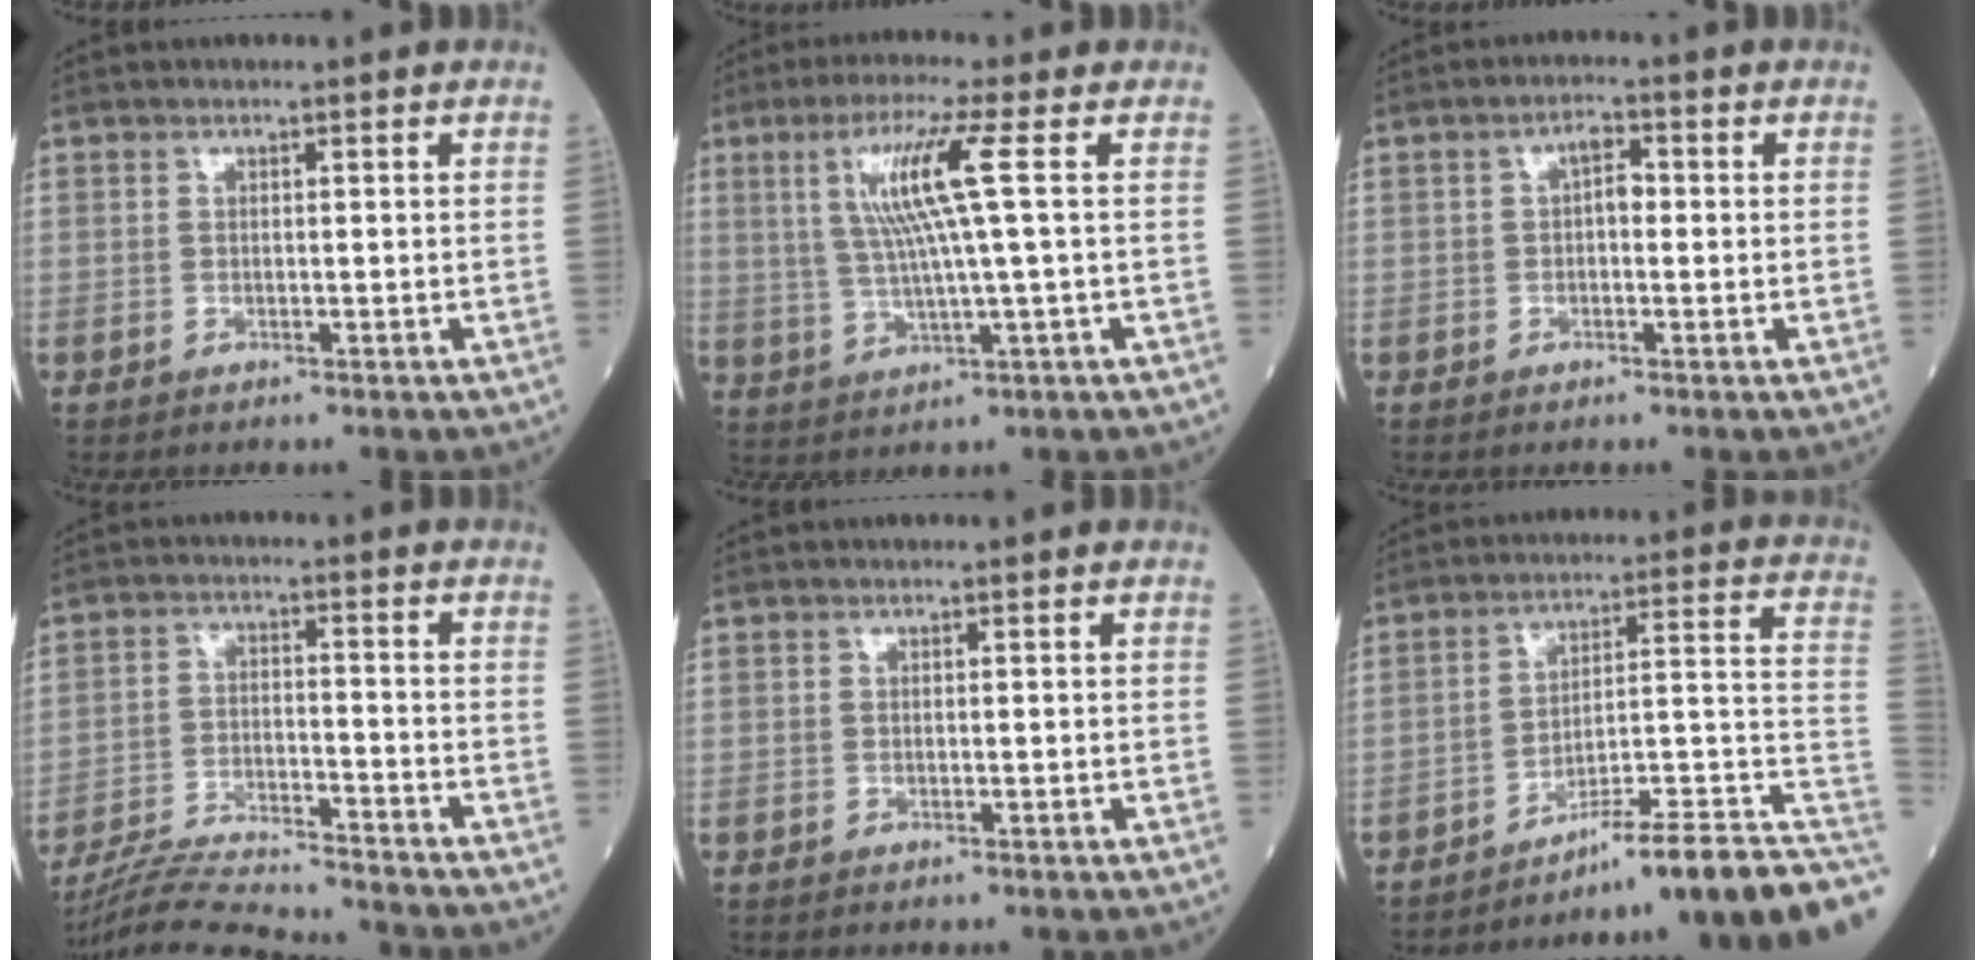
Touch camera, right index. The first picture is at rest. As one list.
[{"total": 8.7, "force": [2.3, -1.1, 8.4], "torque": [-0.166, 0.005, 0.048]}, {"total": 2.5, "force": [0.1, 1.2, 2.2], "torque": [-0.031, 0.012, -0.002]}, {"total": 13.8, "force": [-13.2, -0.3, 3.9], "torque": [-0.065, -0.008, -0.218]}, {"total": 0.0}, {"total": 18.0, "force": [-13.5, 0.1, 12.0], "torque": [-0.093, 0.037, -0.199]}]